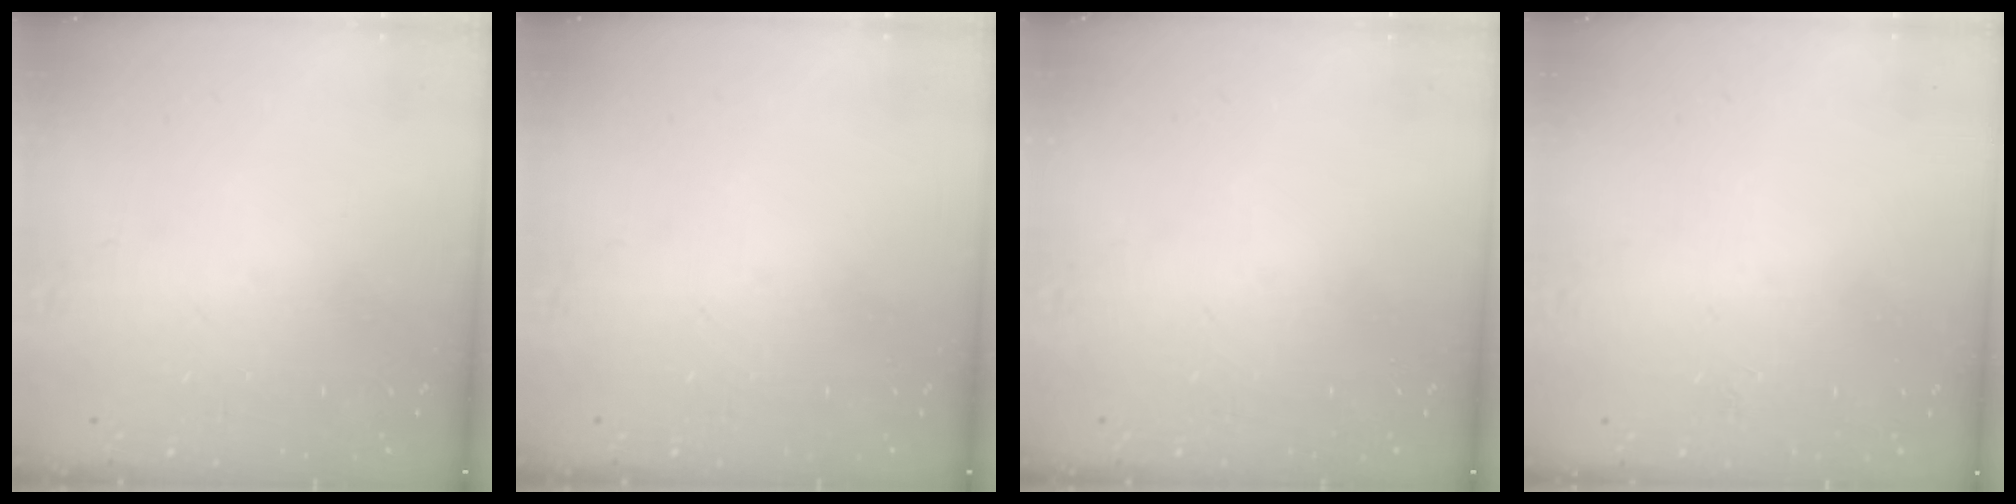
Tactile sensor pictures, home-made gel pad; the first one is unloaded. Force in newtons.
{"total": 0.0}
{"total": 0.0}
{"total": 2.3, "press": 2.3, "slide": 0.3}